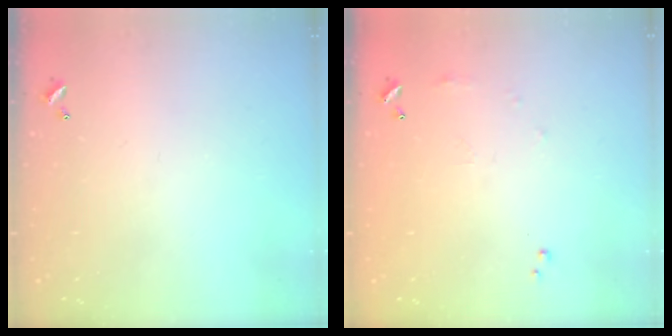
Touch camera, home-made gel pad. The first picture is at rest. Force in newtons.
{"total": 5.4, "press": 5.3, "slide": 0.6}